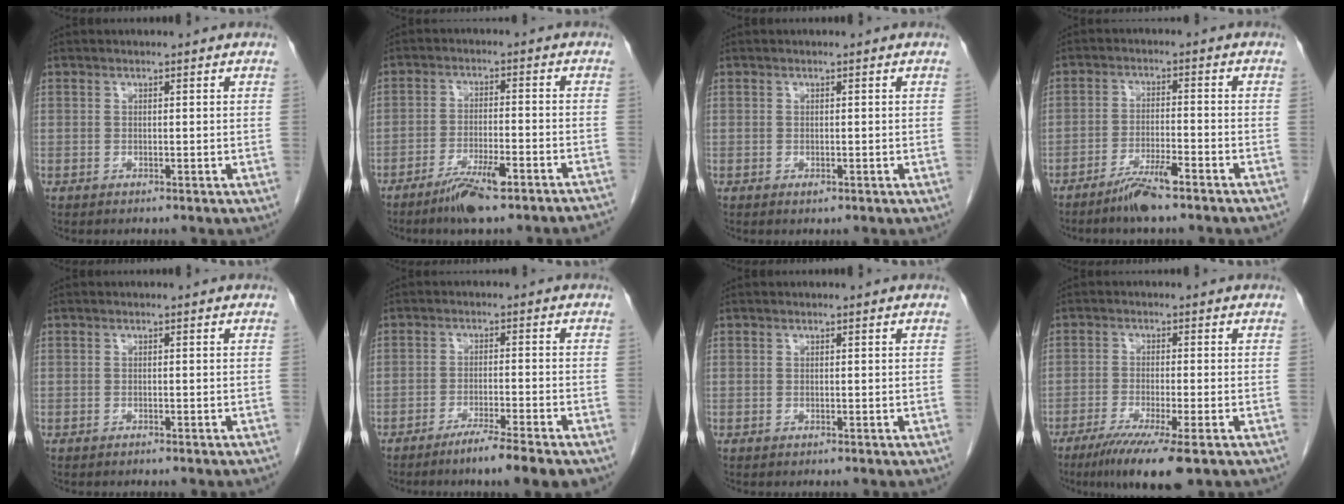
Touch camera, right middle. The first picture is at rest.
{"total": 10.0, "force": [-8.0, 0.5, 6.1], "torque": [-0.082, -0.001, -0.130]}
{"total": 0.5, "force": [-0.2, 0.3, 0.4], "torque": [-0.004, 0.000, -0.002]}
{"total": 5.7, "force": [-4.4, 0.1, 3.7], "torque": [-0.067, -0.010, -0.080]}
{"total": 0.5, "force": [-0.5, 0.0, 0.3], "torque": [-0.009, -0.001, -0.008]}
{"total": 6.0, "force": [-4.4, -0.6, 4.1], "torque": [-0.062, -0.012, -0.072]}
{"total": 0.0}
{"total": 8.9, "force": [-5.6, 0.0, 6.9], "torque": [-0.116, -0.025, -0.088]}